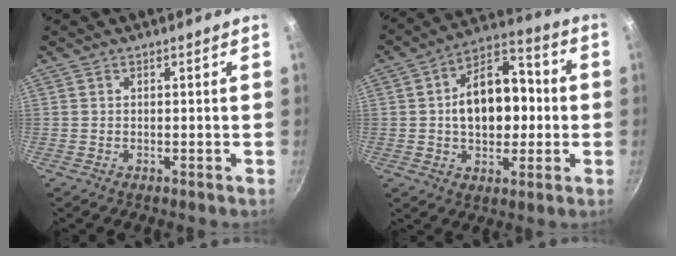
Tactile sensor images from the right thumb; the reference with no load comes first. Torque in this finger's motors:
{"motor_torque": [-0.07, 0.62, 0.31, 0.21, 0.07]}